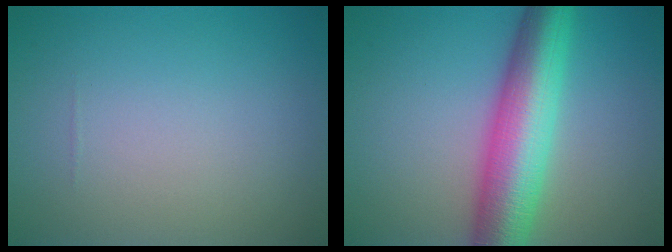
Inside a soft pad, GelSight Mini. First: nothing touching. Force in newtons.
{"total": 9.0, "press": 9.0, "slide": 0.1}